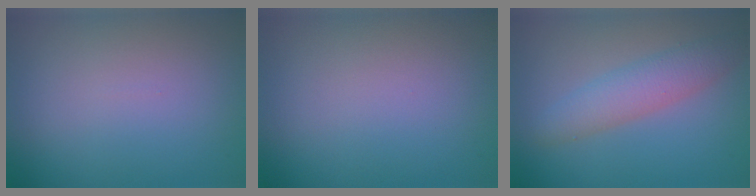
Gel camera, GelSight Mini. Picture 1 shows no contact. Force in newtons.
{"total": 0.0}
{"total": 3.7, "press": 3.7, "slide": 0.1}